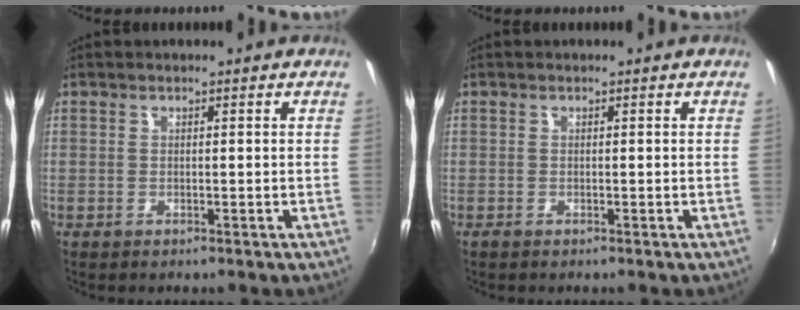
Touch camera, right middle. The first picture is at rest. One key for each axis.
{"total": 0.0}